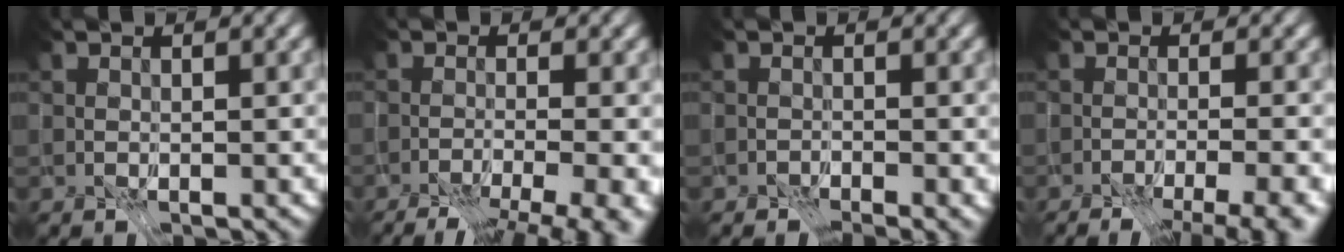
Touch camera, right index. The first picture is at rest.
{"total": 11.5, "force": [-8.2, 3.1, 7.5], "torque": [-0.093, -0.015, -0.084]}
{"total": 2.3, "force": [-2.0, -1.1, -0.3], "torque": [0.028, -0.015, -0.038]}
{"total": 9.2, "force": [-6.9, 2.5, 5.6], "torque": [-0.062, -0.014, -0.071]}